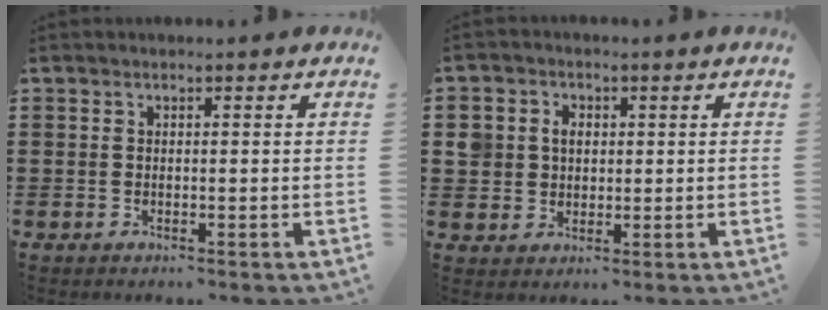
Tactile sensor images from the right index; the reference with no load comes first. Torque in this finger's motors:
{"motor_torque": [0.58, 0.24, 0.09, 0.07]}